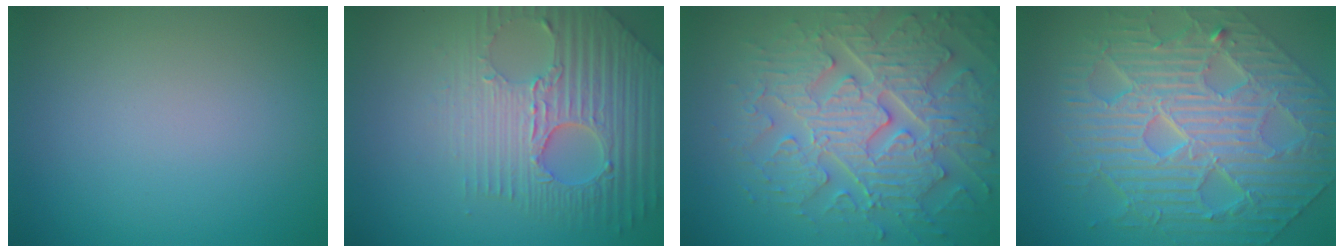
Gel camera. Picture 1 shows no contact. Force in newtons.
{"total": 7.3, "press": 5.4, "slide": 4.9}
{"total": 8.0, "press": 6.5, "slide": 4.7}
{"total": 10.7, "press": 7.4, "slide": 7.7}